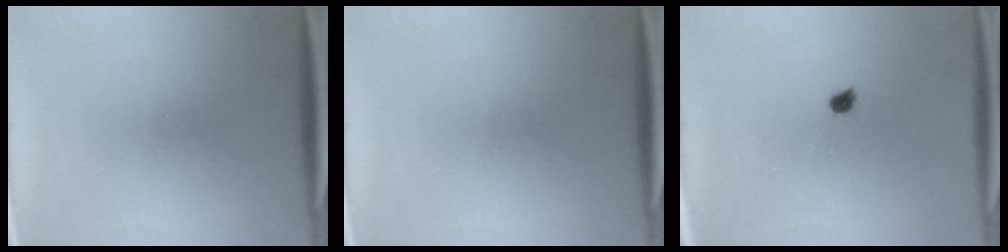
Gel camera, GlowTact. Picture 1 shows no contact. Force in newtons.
{"total": 0.0}
{"total": 1.4}